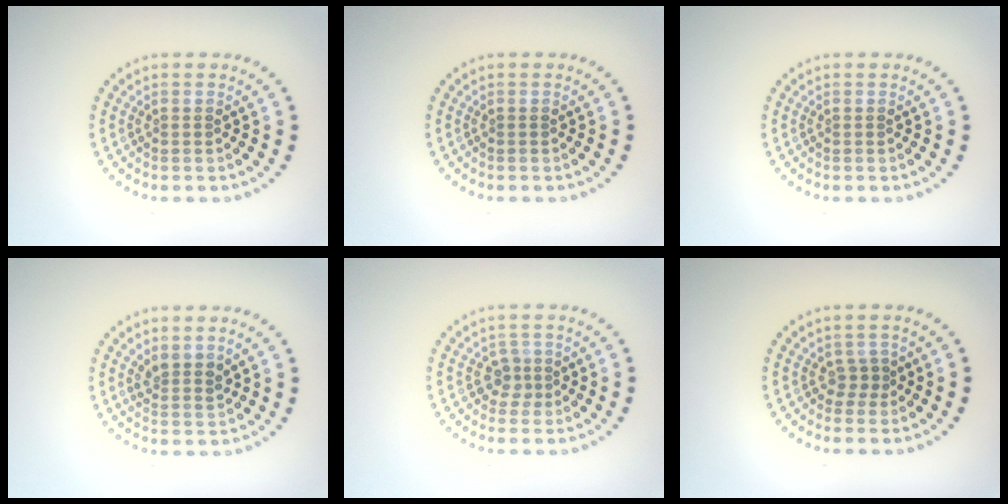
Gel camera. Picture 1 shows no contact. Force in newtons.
{"total": 0.0}
{"total": 0.0}
{"total": 2.0, "press": 1.6, "slide": 1.2}
{"total": 1.6, "press": 1.3, "slide": 1.0}
{"total": 1.1, "press": 0.8, "slide": 0.7}